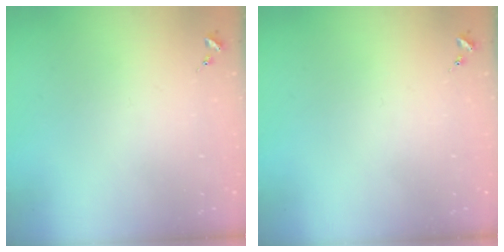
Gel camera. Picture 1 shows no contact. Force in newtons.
{"total": 0.0}